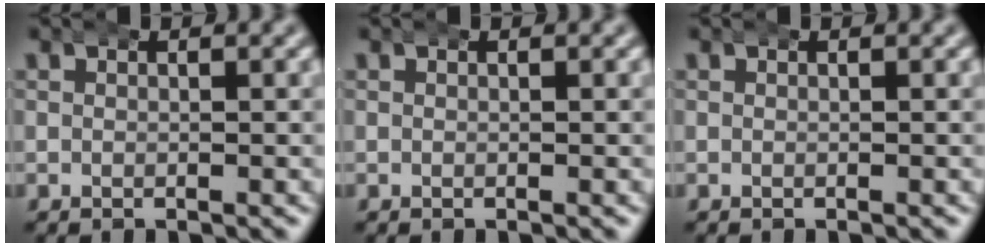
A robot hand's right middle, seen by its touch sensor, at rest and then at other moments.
{"total": 0.0}
{"total": 0.0}